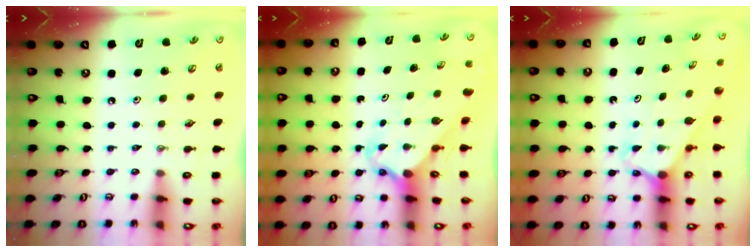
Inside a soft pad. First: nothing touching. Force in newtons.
{"total": 2.6, "press": 2.6, "slide": 0.2}
{"total": 2.3, "press": 2.3, "slide": 0.2}